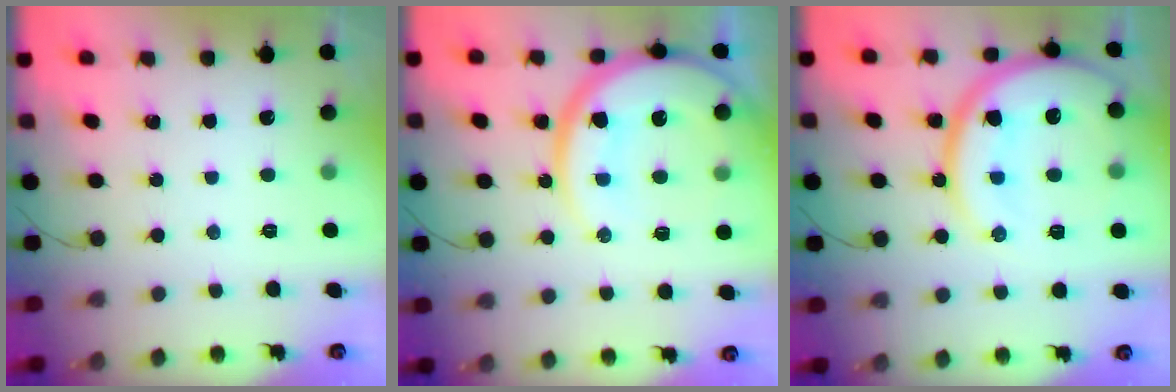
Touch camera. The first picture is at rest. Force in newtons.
{"total": 18.3, "press": 18.2, "slide": 1.7}
{"total": 20.5, "press": 20.4, "slide": 2.1}